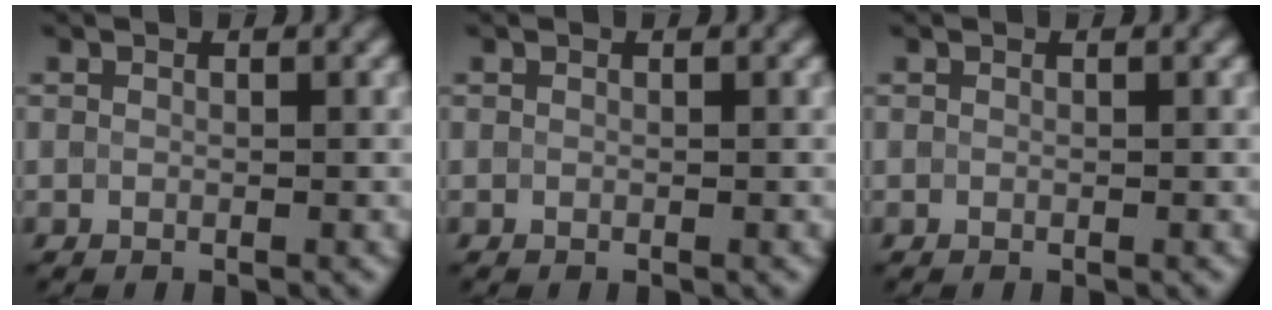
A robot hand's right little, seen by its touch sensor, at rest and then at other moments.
{"total": 0.0}
{"total": 0.0}